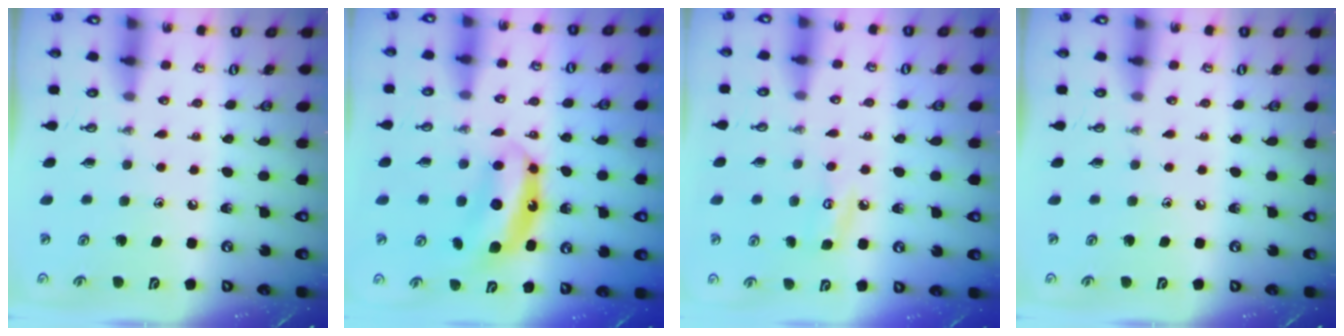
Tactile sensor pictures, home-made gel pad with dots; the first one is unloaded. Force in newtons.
{"total": 6.9, "press": 6.9, "slide": 0.4}
{"total": 5.7, "press": 5.7, "slide": 0.6}
{"total": 0.0}